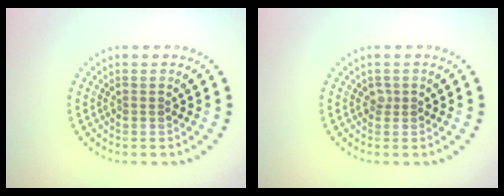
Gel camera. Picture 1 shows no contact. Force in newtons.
{"total": 0.8, "press": 0.6, "slide": 0.6}